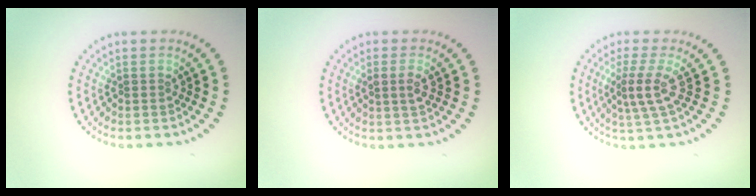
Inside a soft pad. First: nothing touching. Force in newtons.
{"total": 1.5, "press": 1.4, "slide": 0.4}
{"total": 2.8, "press": 2.1, "slide": 1.9}